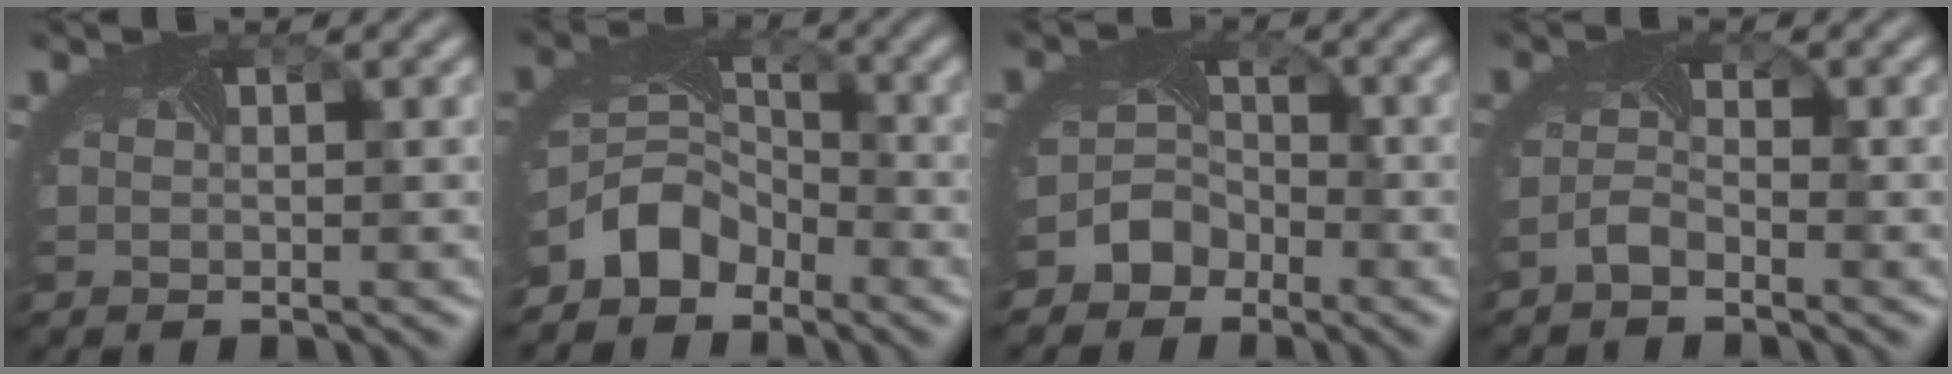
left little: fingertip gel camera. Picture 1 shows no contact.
{"total": 4.7, "force": [-3.4, 2.9, 1.4], "torque": [-0.025, -0.005, -0.076]}
{"total": 3.5, "force": [-2.4, 2.5, 0.5], "torque": [0.003, 0.003, -0.051]}
{"total": 1.7, "force": [-1.5, 0.5, 0.6], "torque": [-0.024, 0.000, -0.034]}